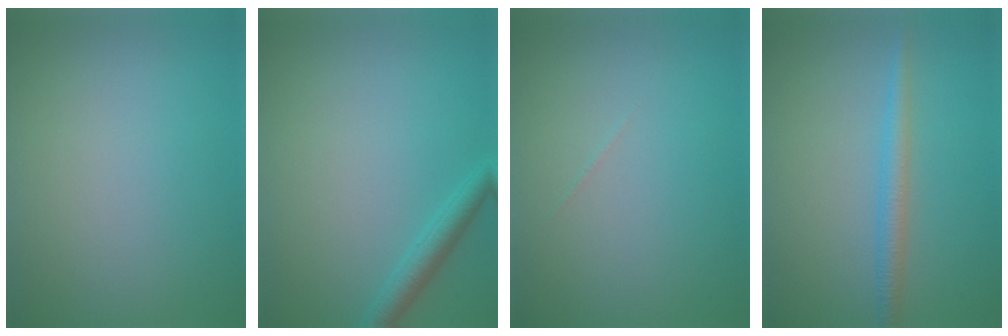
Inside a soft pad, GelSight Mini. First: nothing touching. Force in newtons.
{"total": 2.2, "press": 2.2, "slide": 0.1}
{"total": 0.0}
{"total": 2.2, "press": 2.2, "slide": 0.1}